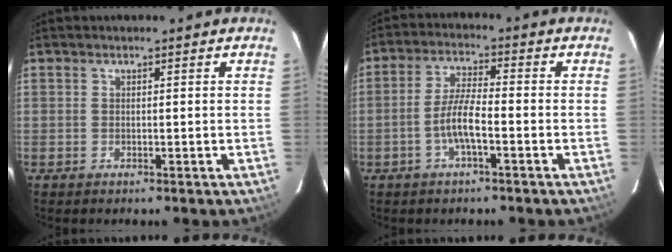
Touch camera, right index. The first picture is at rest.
{"total": 6.1, "force": [-2.4, 1.0, 5.5], "torque": [-0.114, 0.006, -0.046]}